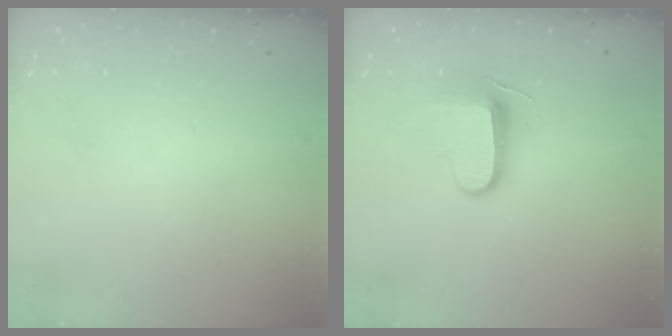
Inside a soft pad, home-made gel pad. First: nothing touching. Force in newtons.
{"total": 8.9, "press": 8.9, "slide": 0.8}